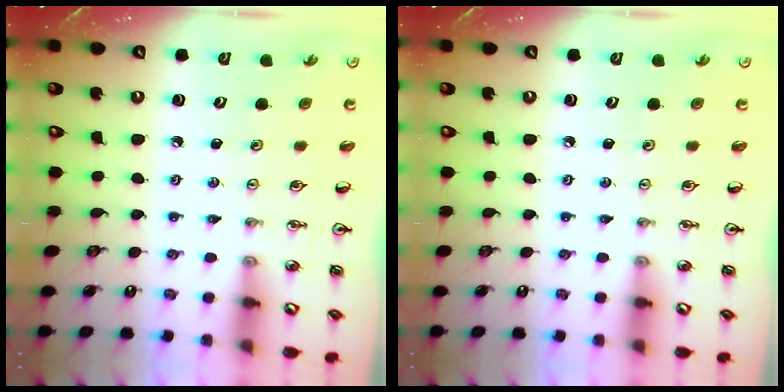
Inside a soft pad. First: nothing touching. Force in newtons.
{"total": 0.0}